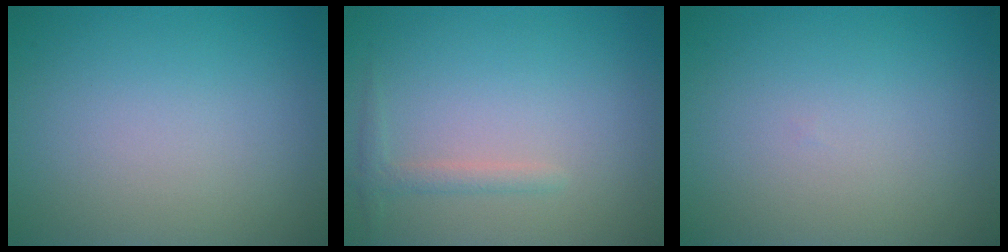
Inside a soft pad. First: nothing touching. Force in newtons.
{"total": 1.3, "press": 1.3, "slide": 0.1}
{"total": 0.0}